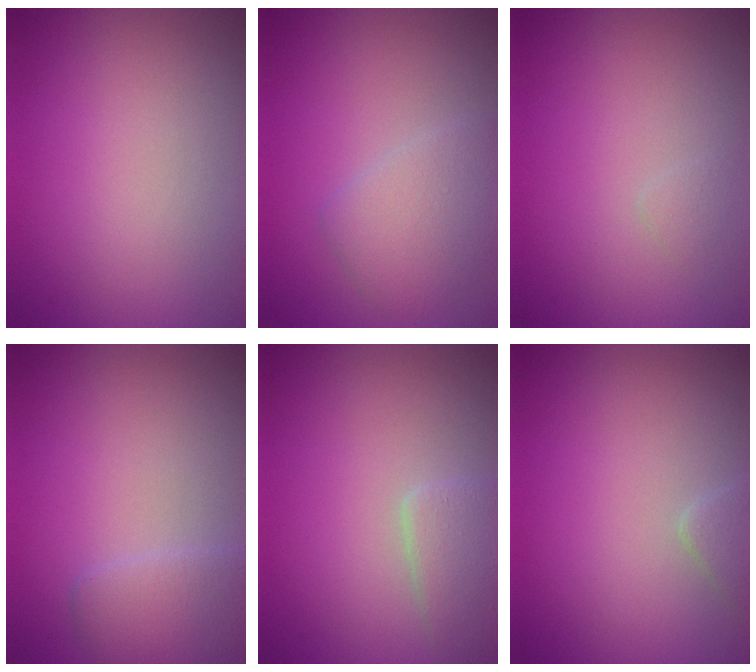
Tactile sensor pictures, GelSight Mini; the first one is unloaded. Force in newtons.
{"total": 2.9, "press": 2.9, "slide": 0.2}
{"total": 0.6, "press": 0.6, "slide": 0.0}
{"total": 2.4, "press": 2.4, "slide": 0.1}
{"total": 2.6, "press": 2.5, "slide": 0.3}
{"total": 1.2, "press": 1.2, "slide": 0.1}